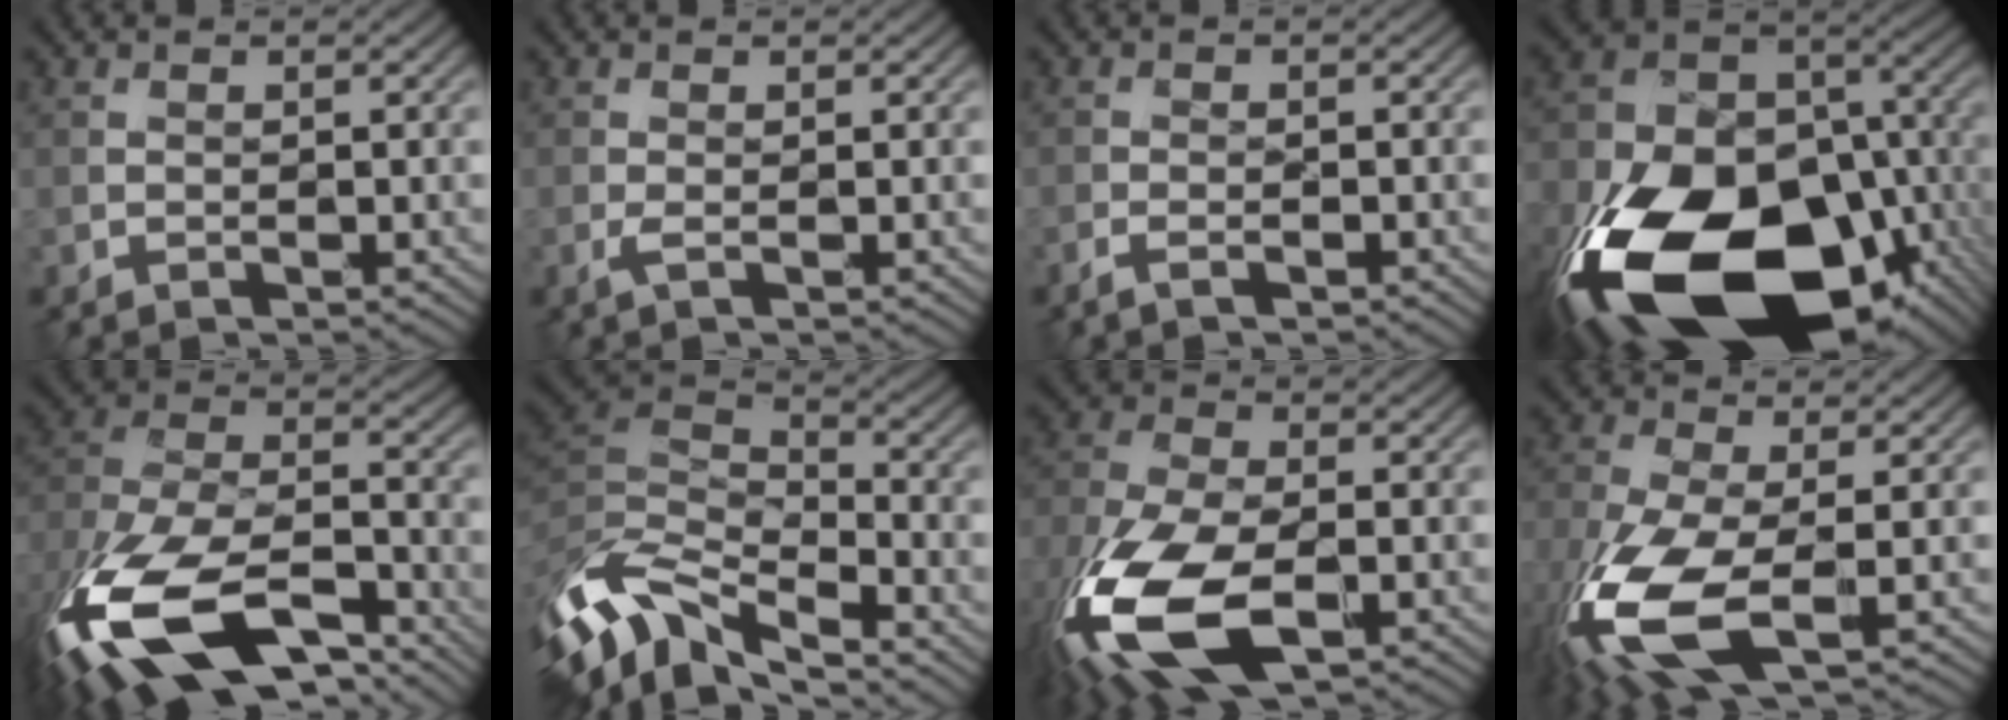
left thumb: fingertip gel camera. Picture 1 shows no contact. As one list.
[{"total": 0.9, "force": [-0.2, 0.1, 0.9], "torque": [-0.025, 0.001, -0.007]}, {"total": 2.2, "force": [-1.5, 0.7, 1.4], "torque": [-0.034, -0.001, -0.030]}, {"total": 23.5, "force": [-10.5, 14.1, 15.6], "torque": [-0.359, -0.075, -0.136]}, {"total": 18.7, "force": [-11.0, 9.5, 11.7], "torque": [-0.295, -0.045, -0.179]}, {"total": 12.4, "force": [-6.1, 5.5, 9.3], "torque": [-0.224, -0.004, -0.111]}, {"total": 16.6, "force": [-6.9, 8.6, 12.4], "torque": [-0.314, -0.042, -0.137]}, {"total": 12.9, "force": [-4.5, 5.4, 10.8], "torque": [-0.278, -0.033, -0.091]}]